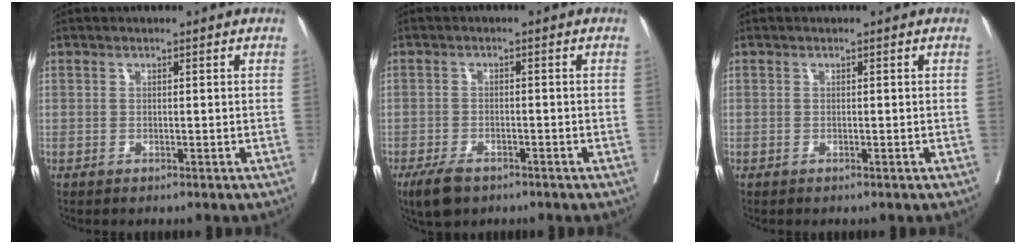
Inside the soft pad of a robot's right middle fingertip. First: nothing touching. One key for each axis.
{"total": 4.5, "fx": -3.2, "fy": 2.1, "fz": 2.5, "tx": -0.049, "ty": -0.006, "tz": -0.051}
{"total": 0.0}